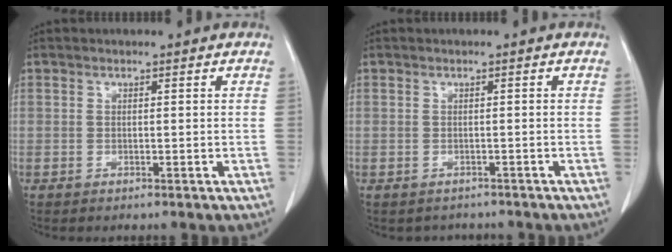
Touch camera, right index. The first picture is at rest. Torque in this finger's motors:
{"motor_torque": [-0.43, -0.37, -0.25, -0.08]}